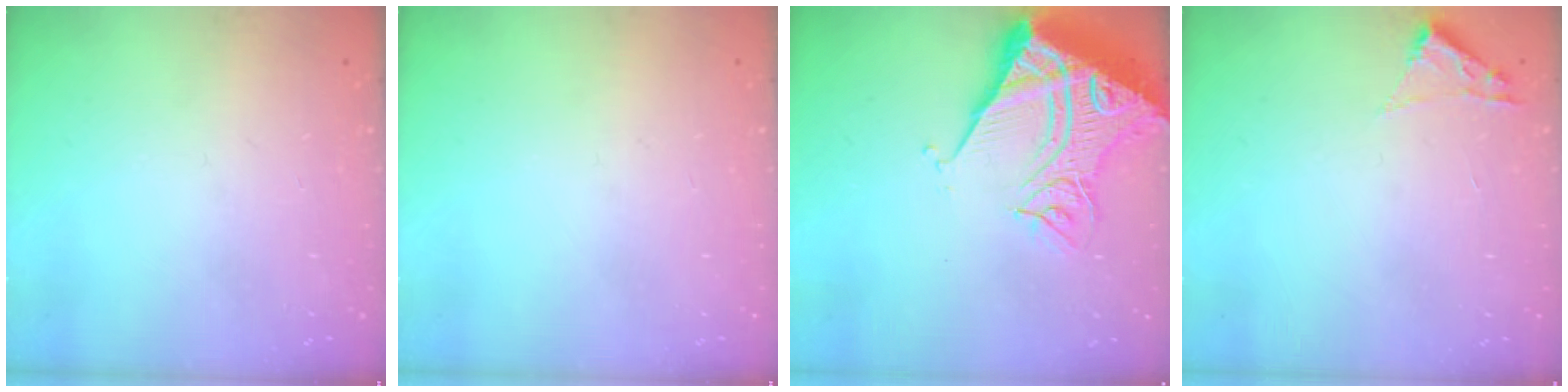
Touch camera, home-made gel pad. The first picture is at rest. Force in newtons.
{"total": 0.0}
{"total": 16.3, "press": 16.2, "slide": 1.9}
{"total": 1.8, "press": 1.8, "slide": 0.2}